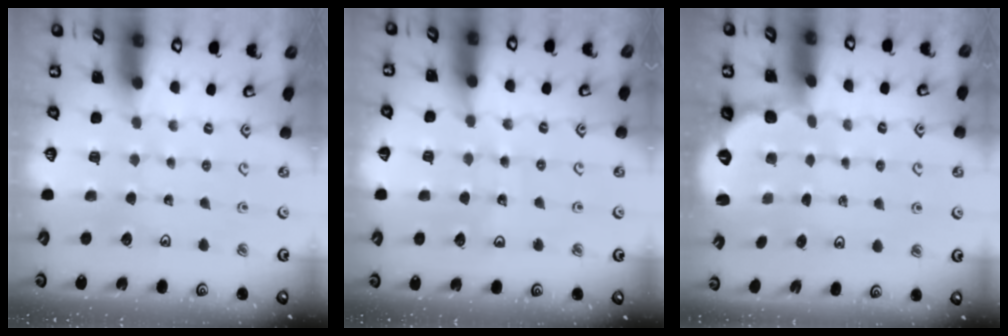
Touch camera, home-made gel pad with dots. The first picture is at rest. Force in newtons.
{"total": 8.0, "press": 7.7, "slide": 2.1}
{"total": 2.4, "press": 1.9, "slide": 1.5}